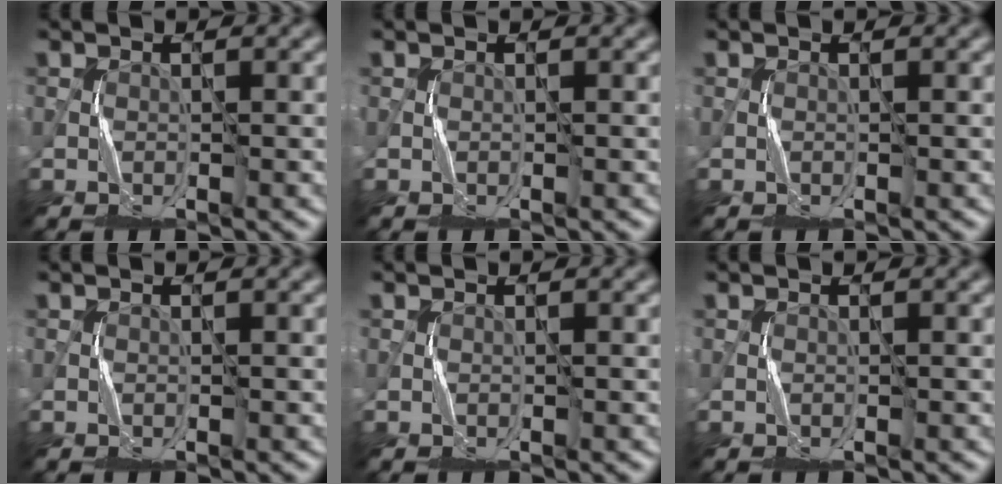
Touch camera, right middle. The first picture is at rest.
{"total": 0.0}
{"total": 0.0}
{"total": 0.0}
{"total": 0.0}
{"total": 0.0}